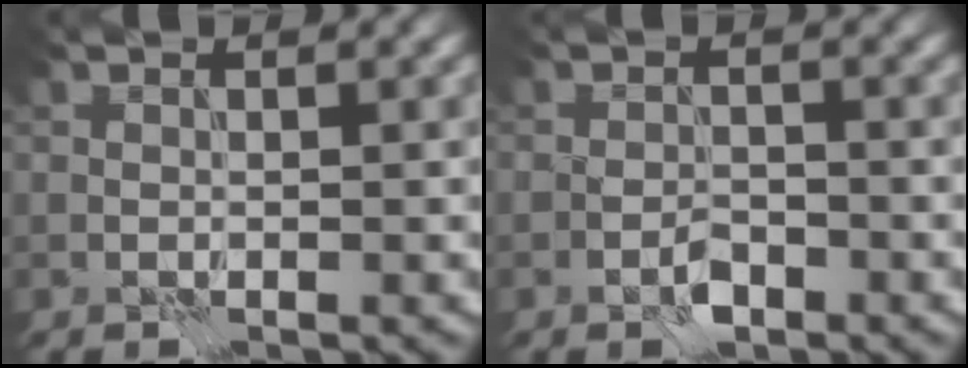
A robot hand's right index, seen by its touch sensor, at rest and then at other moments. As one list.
[{"total": 1.8, "force": [-1.2, 0.8, 1.1], "torque": [-0.019, 0.004, -0.024]}]